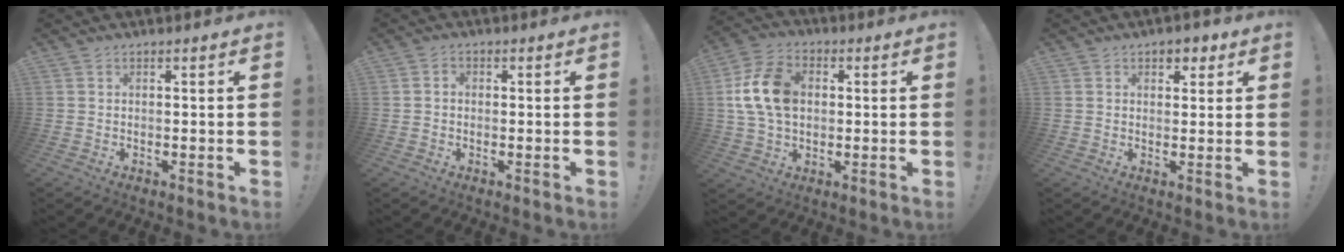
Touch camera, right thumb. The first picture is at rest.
{"total": 1.6, "force": [-0.6, 1.2, 0.8], "torque": [-0.016, 0.007, -0.010]}
{"total": 14.8, "force": [1.6, 10.6, 10.2], "torque": [-0.187, 0.009, 0.035]}
{"total": 3.7, "force": [2.1, 2.5, 1.7], "torque": [-0.001, -0.010, 0.031]}